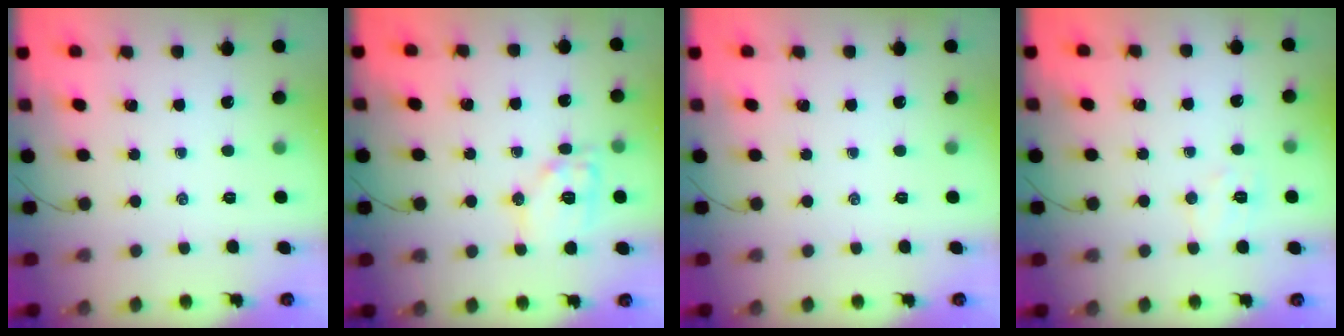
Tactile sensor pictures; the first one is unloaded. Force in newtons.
{"total": 10.7, "press": 10.7, "slide": 0.8}
{"total": 0.0}
{"total": 5.7, "press": 5.6, "slide": 1.1}